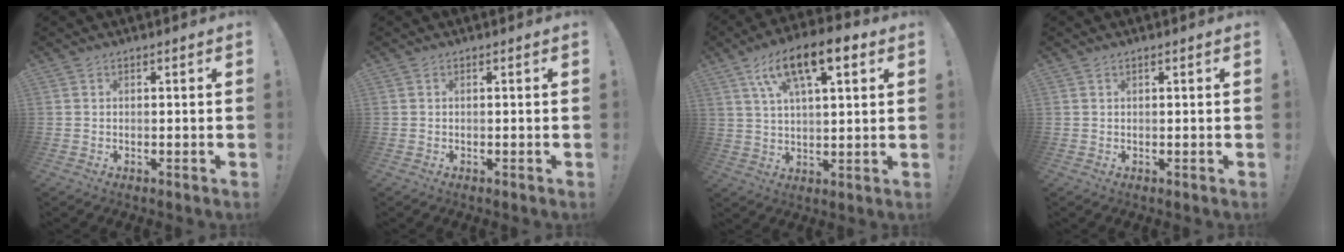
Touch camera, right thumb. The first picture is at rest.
{"total": 0.0}
{"total": 14.3, "force": [7.4, 5.6, 10.9], "torque": [-0.174, -0.022, 0.125]}
{"total": 0.5, "force": [0.3, -0.2, 0.4], "torque": [-0.001, -0.004, 0.004]}